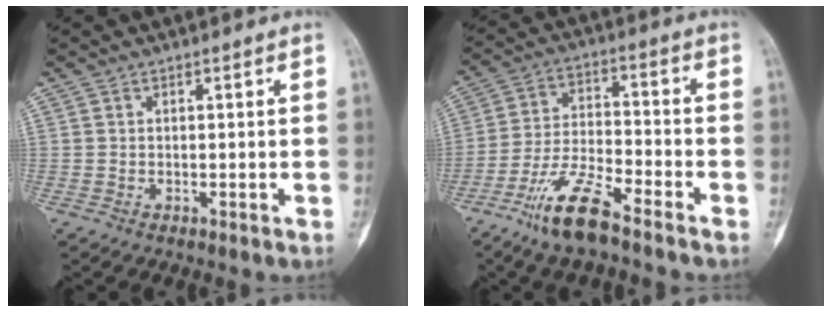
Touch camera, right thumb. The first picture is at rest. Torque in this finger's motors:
{"motor_torque": [1.58, 0.78, 1.03, -0.70, 0.08]}